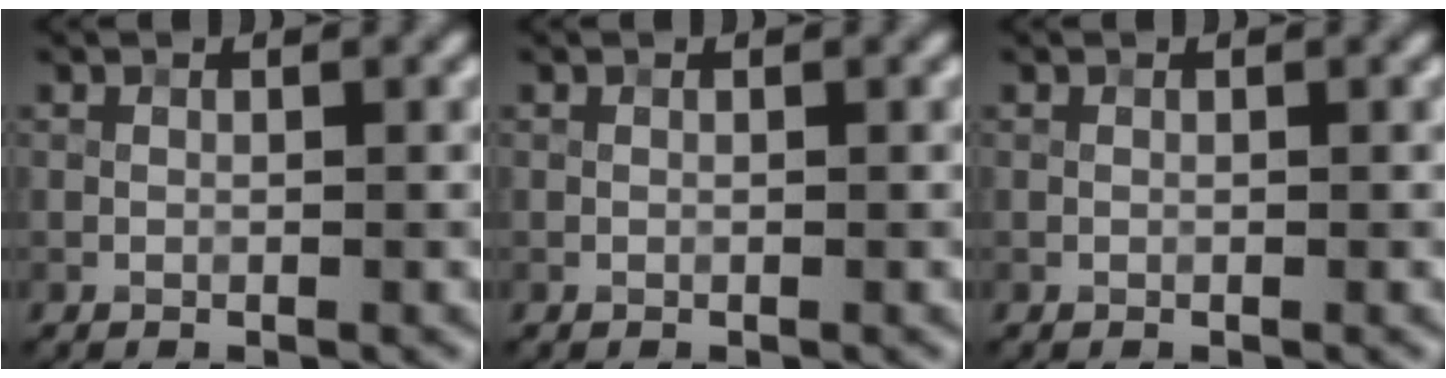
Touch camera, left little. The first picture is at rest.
{"total": 0.0}
{"total": 0.0}